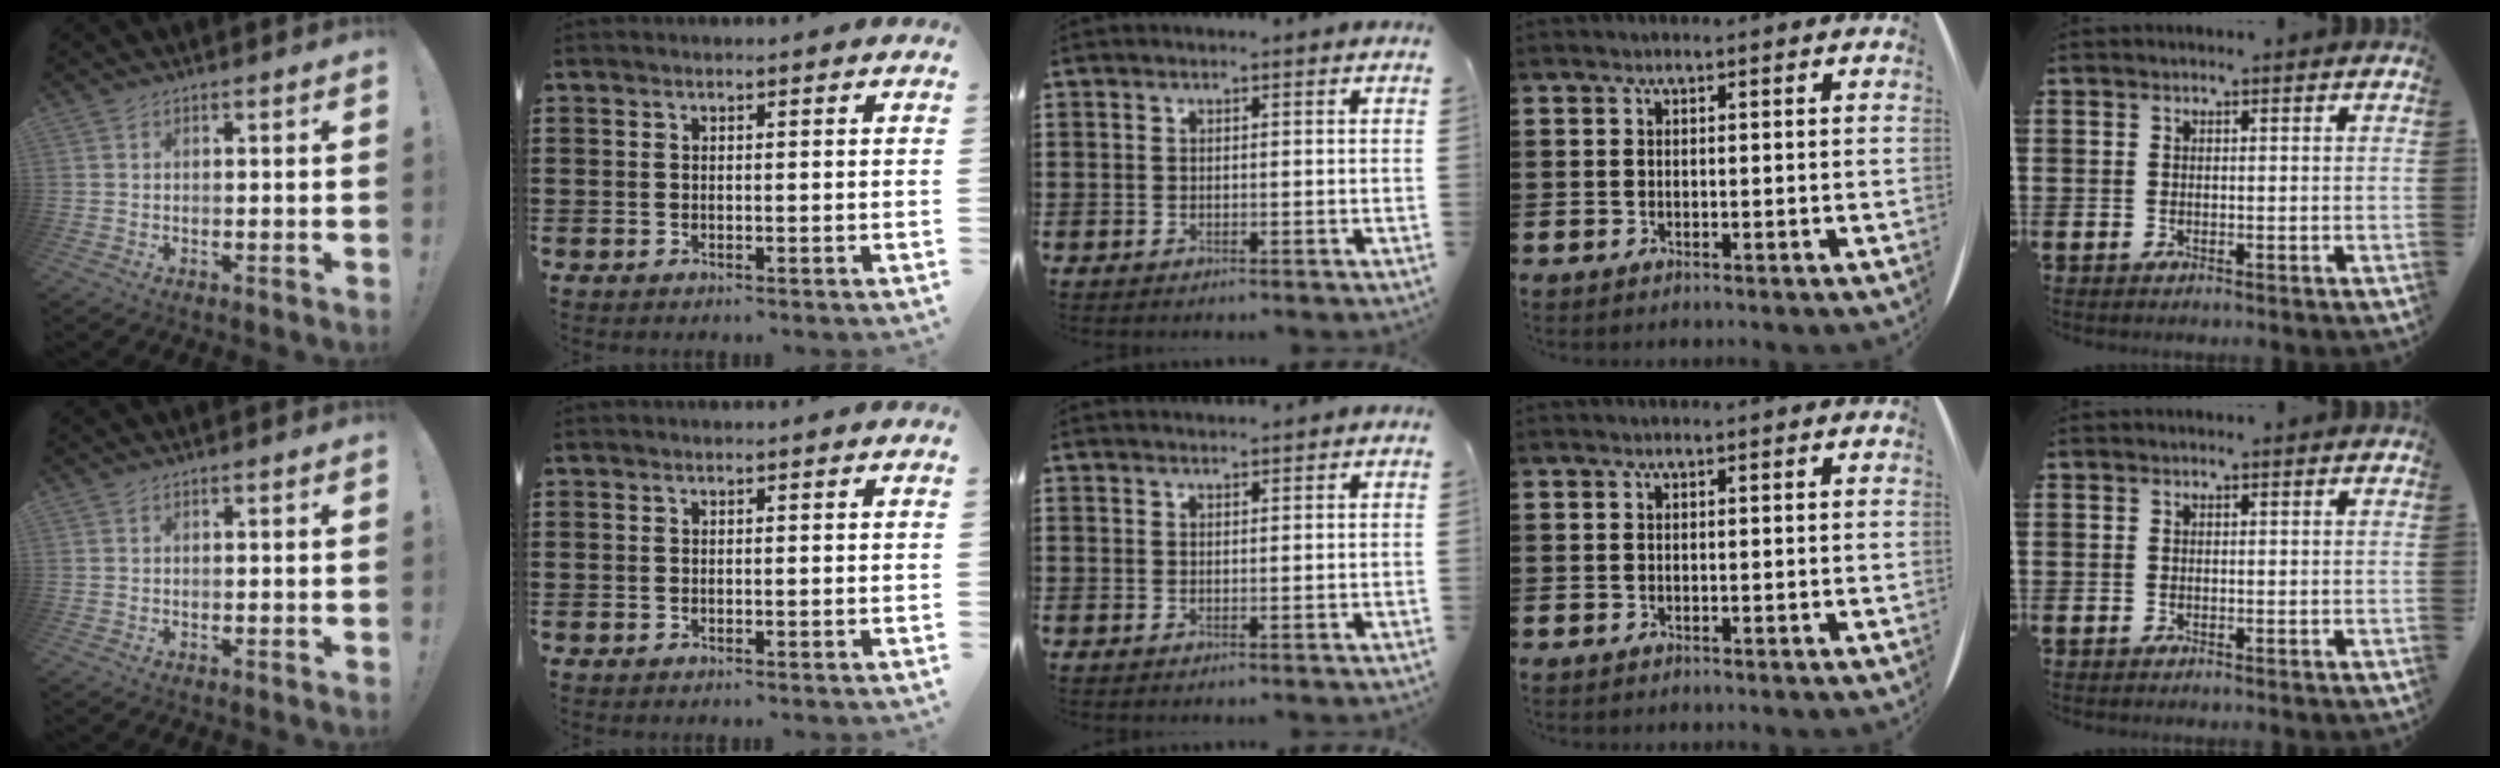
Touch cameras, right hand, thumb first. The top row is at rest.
{"middle": {"total": 1.0, "force": [1.0, 0.0, 0.0], "torque": [-0.003, -0.003, 0.020]}}